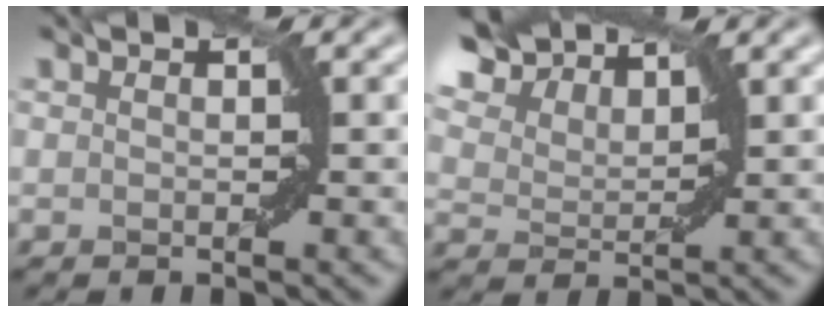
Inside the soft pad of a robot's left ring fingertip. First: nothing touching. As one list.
[{"total": 8.2, "force": [6.8, 3.4, 3.1], "torque": [-0.092, 0.020, 0.118]}]